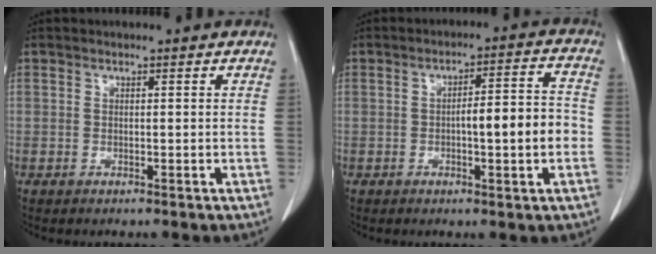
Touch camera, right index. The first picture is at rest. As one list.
[{"total": 8.1, "force": [-1.5, 1.0, 7.9], "torque": [-0.115, 0.019, -0.020]}]